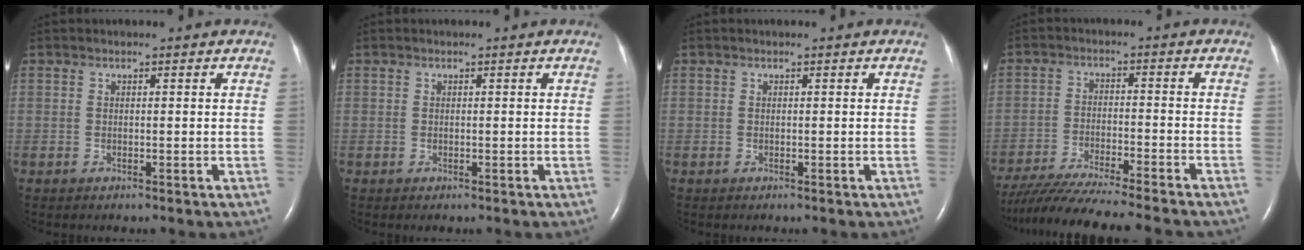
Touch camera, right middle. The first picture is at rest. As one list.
[{"total": 0.0}, {"total": 0.0}, {"total": 16.5, "force": [-14.6, -0.4, 7.6], "torque": [-0.129, -0.035, -0.233]}]